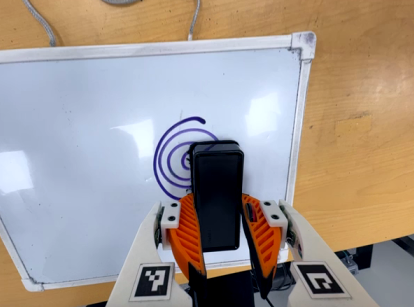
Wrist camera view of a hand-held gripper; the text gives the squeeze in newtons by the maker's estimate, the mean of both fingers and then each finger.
{"total": 10.8, "left": 10.1, "right": 11.4}